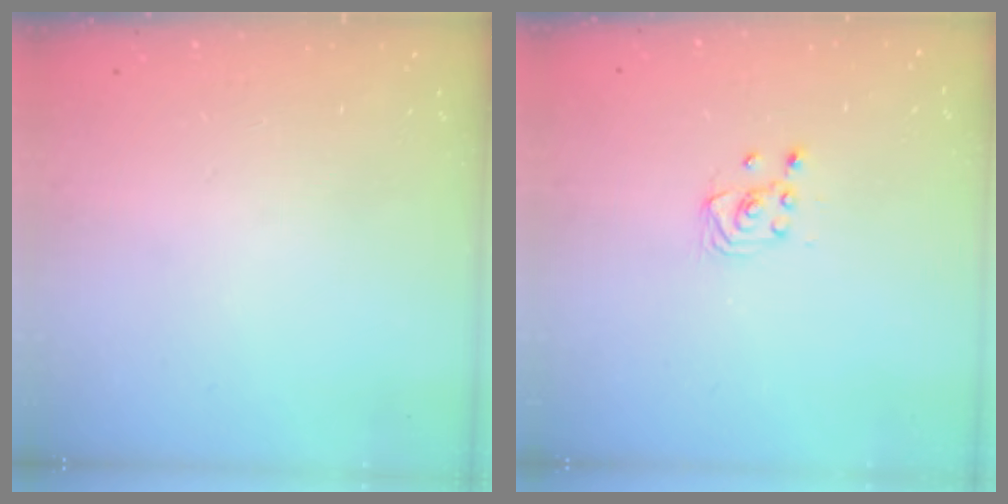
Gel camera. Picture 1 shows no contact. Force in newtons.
{"total": 2.5, "press": 2.2, "slide": 1.1}